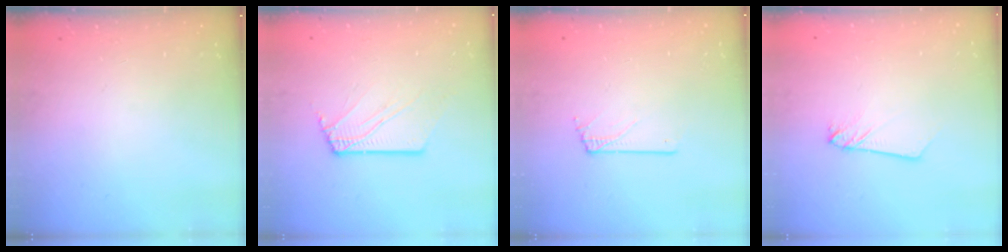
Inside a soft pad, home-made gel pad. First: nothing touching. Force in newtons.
{"total": 3.3, "press": 3.2, "slide": 0.3}
{"total": 0.6, "press": 0.6, "slide": 0.1}
{"total": 2.2, "press": 2.2, "slide": 0.1}